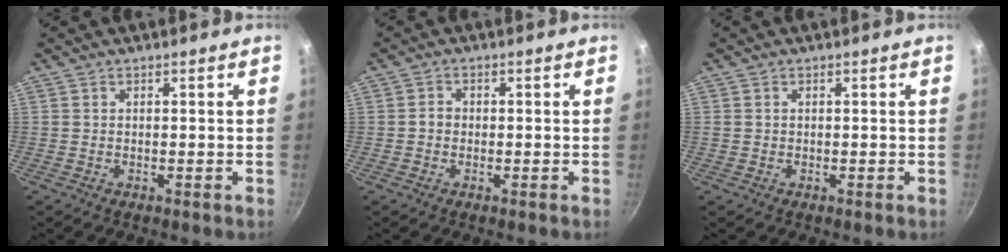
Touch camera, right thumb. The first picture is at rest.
{"total": 1.7, "force": [-0.3, 1.4, 0.9], "torque": [-0.010, 0.010, -0.007]}
{"total": 0.0}